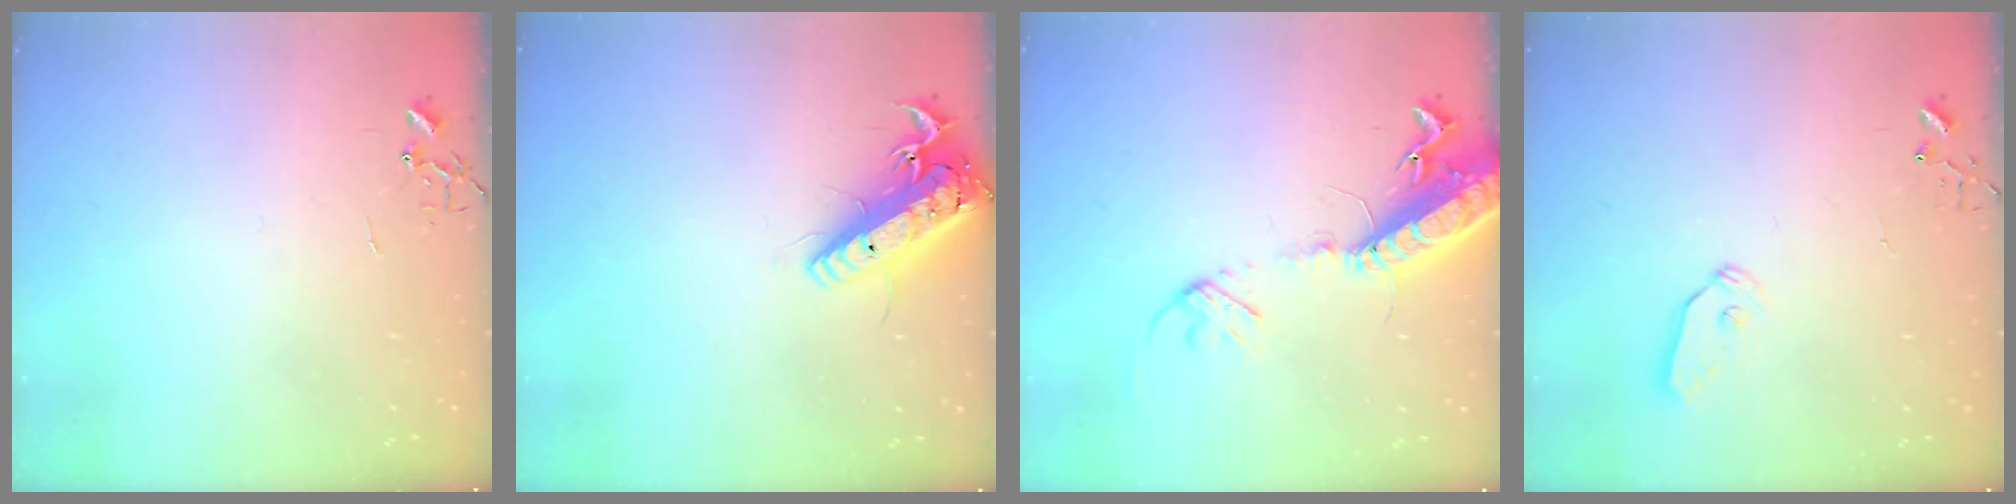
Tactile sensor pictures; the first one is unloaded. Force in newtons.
{"total": 17.6, "press": 17.2, "slide": 3.6}
{"total": 17.4, "press": 16.9, "slide": 4.1}
{"total": 6.3, "press": 6.3, "slide": 0.1}